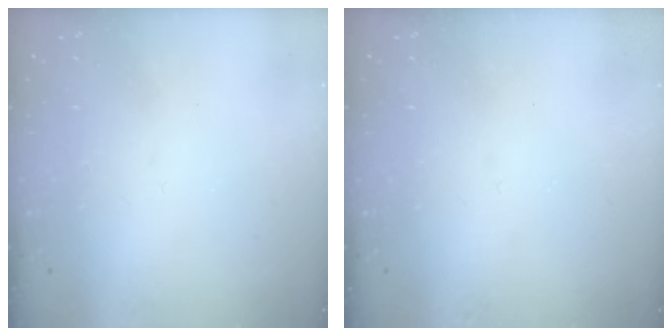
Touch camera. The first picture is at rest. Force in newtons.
{"total": 0.0}